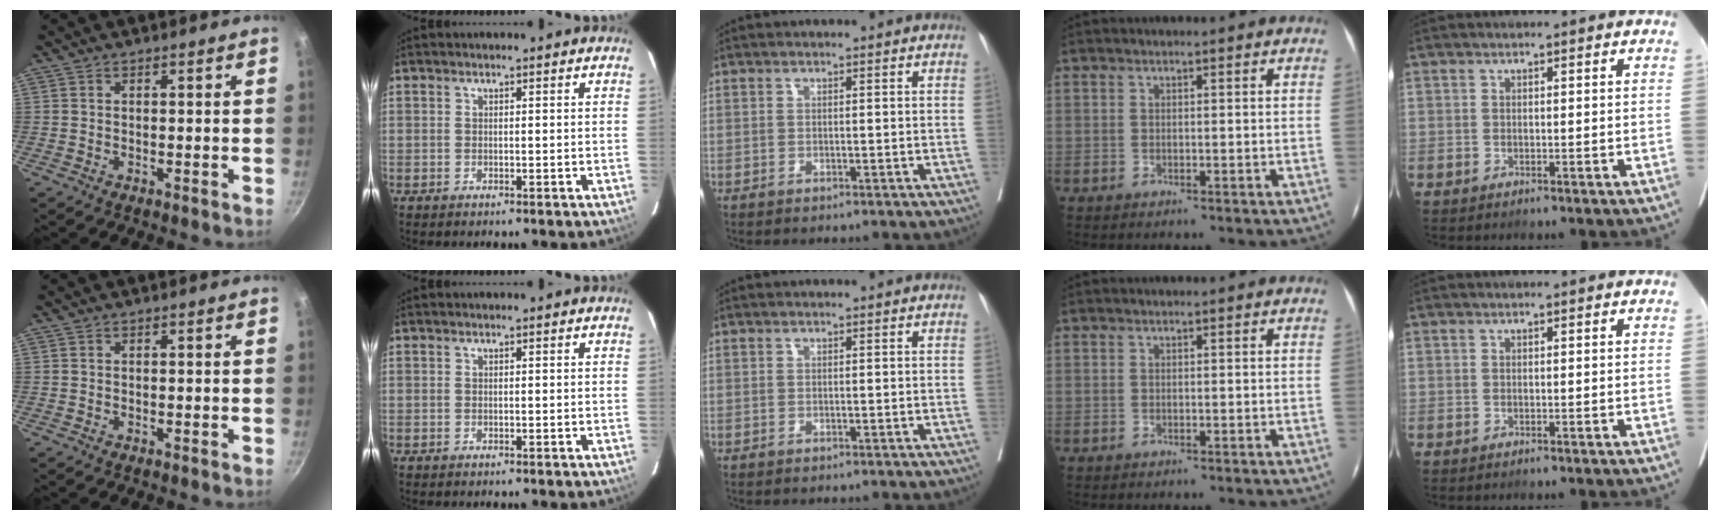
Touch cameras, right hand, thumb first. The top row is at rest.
{}